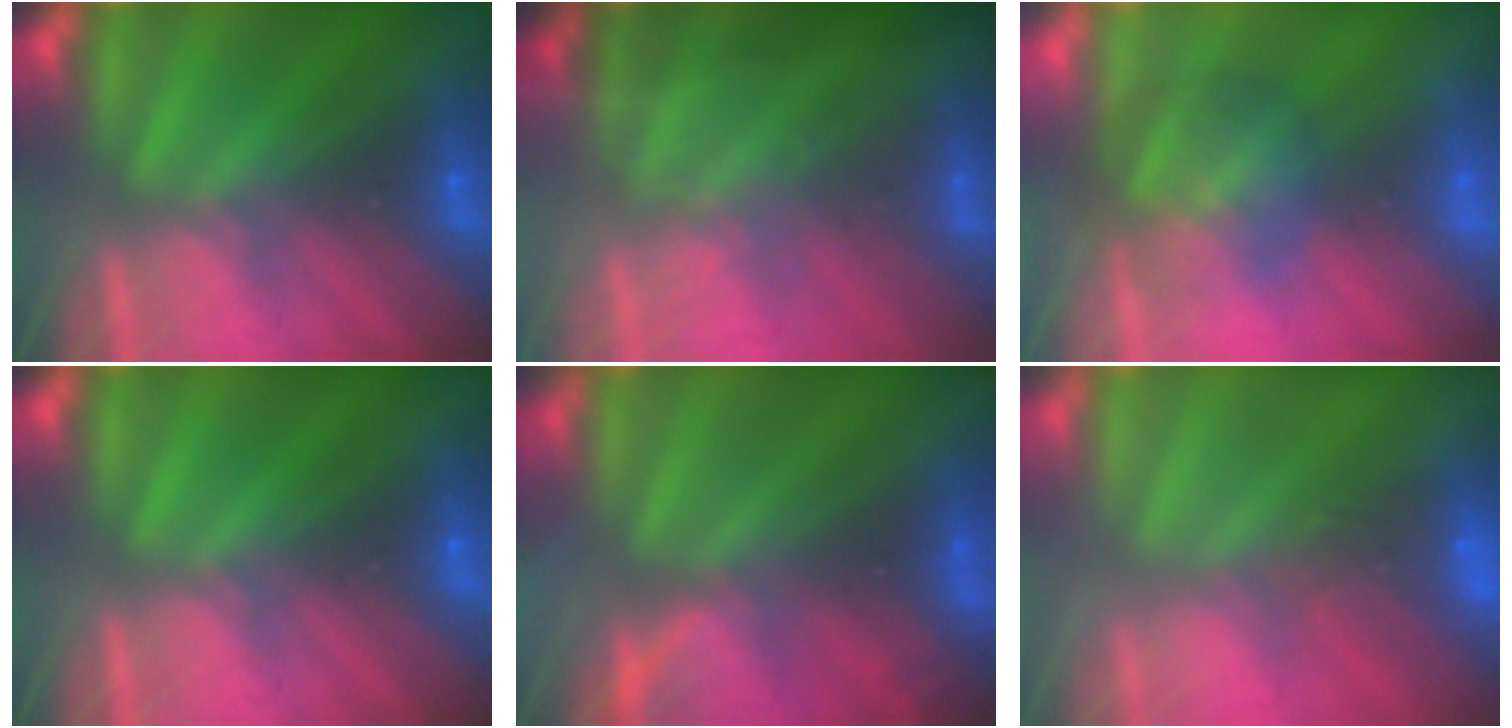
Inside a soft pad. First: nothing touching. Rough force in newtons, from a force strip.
{"total": 1.3}
{"total": 2.9}
{"total": 0.0}
{"total": 5.3}
{"total": 12.7}